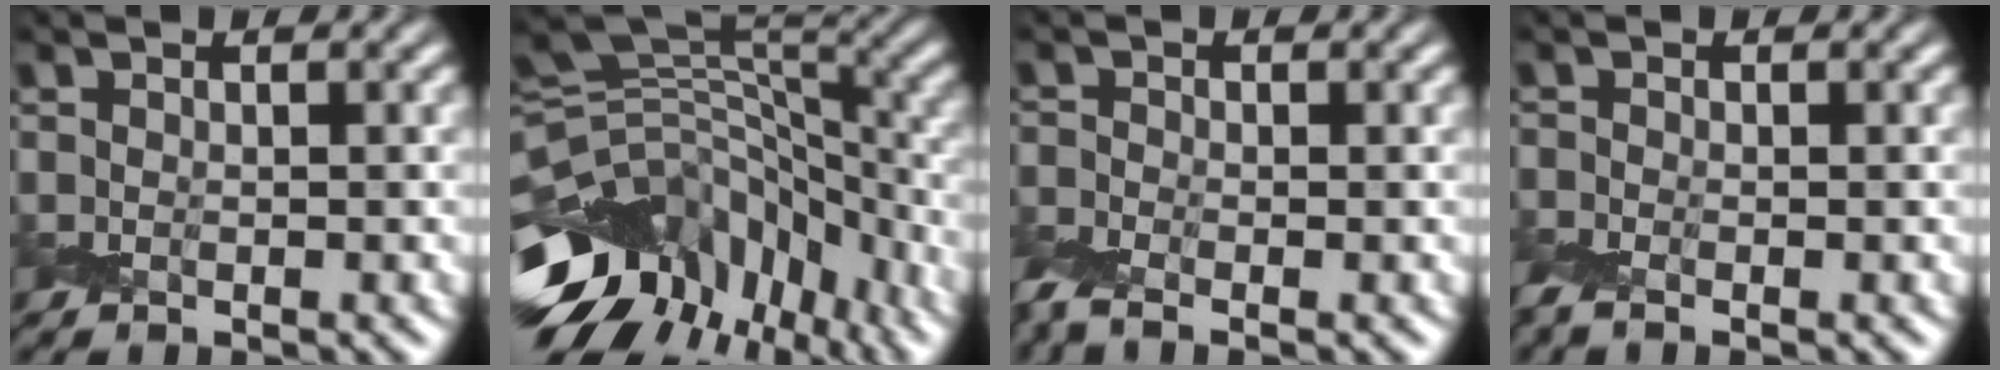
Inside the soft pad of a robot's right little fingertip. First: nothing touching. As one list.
[{"total": 12.7, "force": [-7.2, 7.9, 6.8], "torque": [-0.142, 0.028, -0.118]}, {"total": 3.3, "force": [-2.0, 1.5, 2.2], "torque": [-0.062, -0.004, -0.053]}, {"total": 2.2, "force": [-1.1, 1.1, 1.5], "torque": [-0.048, 0.000, -0.030]}]